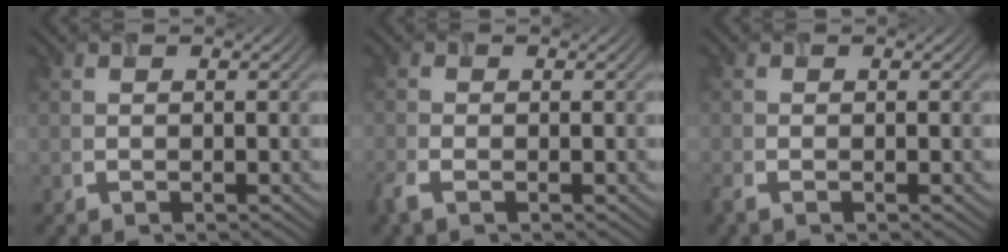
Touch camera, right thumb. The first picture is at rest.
{"total": 2.1, "force": [-1.3, 0.8, 1.4], "torque": [-0.044, -0.006, -0.033]}
{"total": 1.2, "force": [-0.8, 0.3, 0.8], "torque": [-0.027, -0.005, -0.020]}